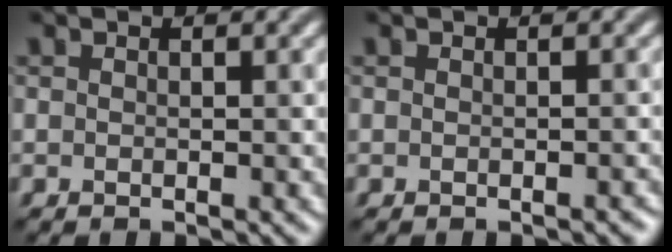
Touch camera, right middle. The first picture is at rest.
{"total": 0.6, "force": [-0.6, 0.1, 0.3], "torque": [-0.004, 0.001, -0.006]}